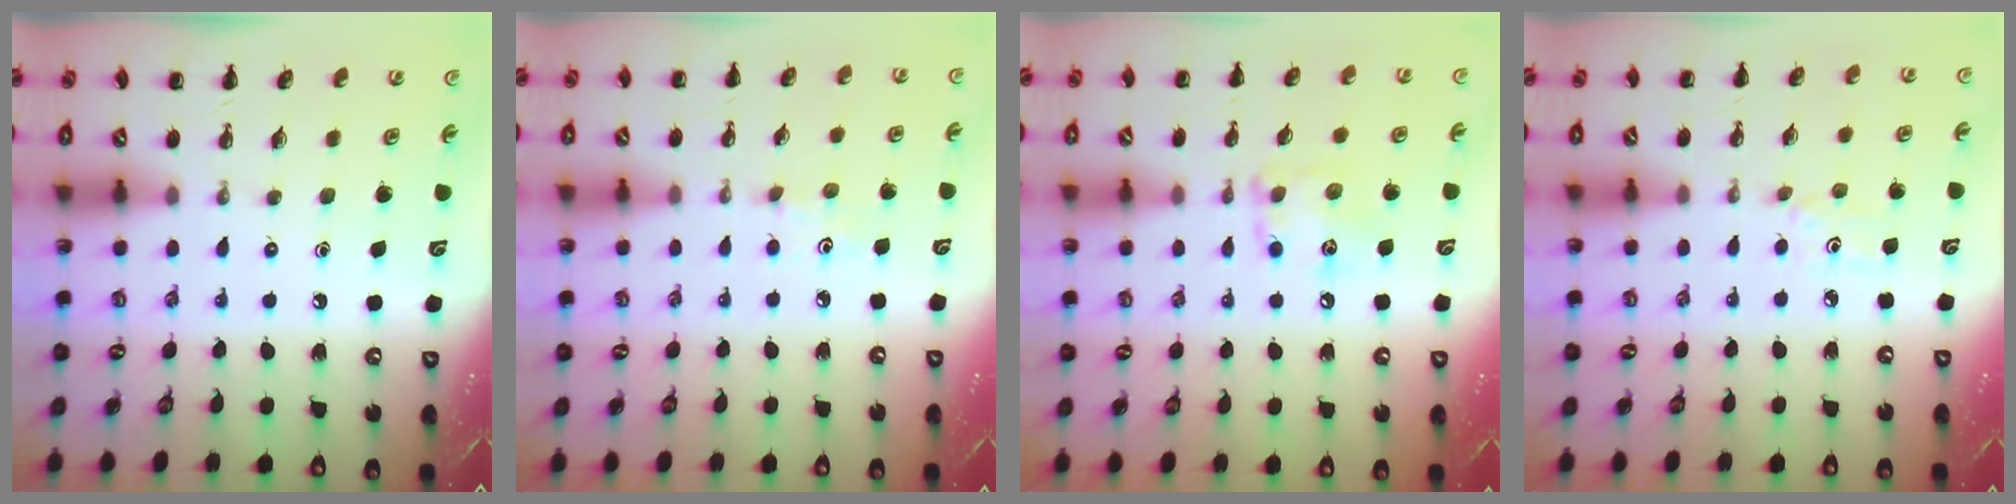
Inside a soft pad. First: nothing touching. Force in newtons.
{"total": 4.2, "press": 3.9, "slide": 1.4}
{"total": 9.1, "press": 9.1, "slide": 0.4}
{"total": 3.3, "press": 3.1, "slide": 1.0}